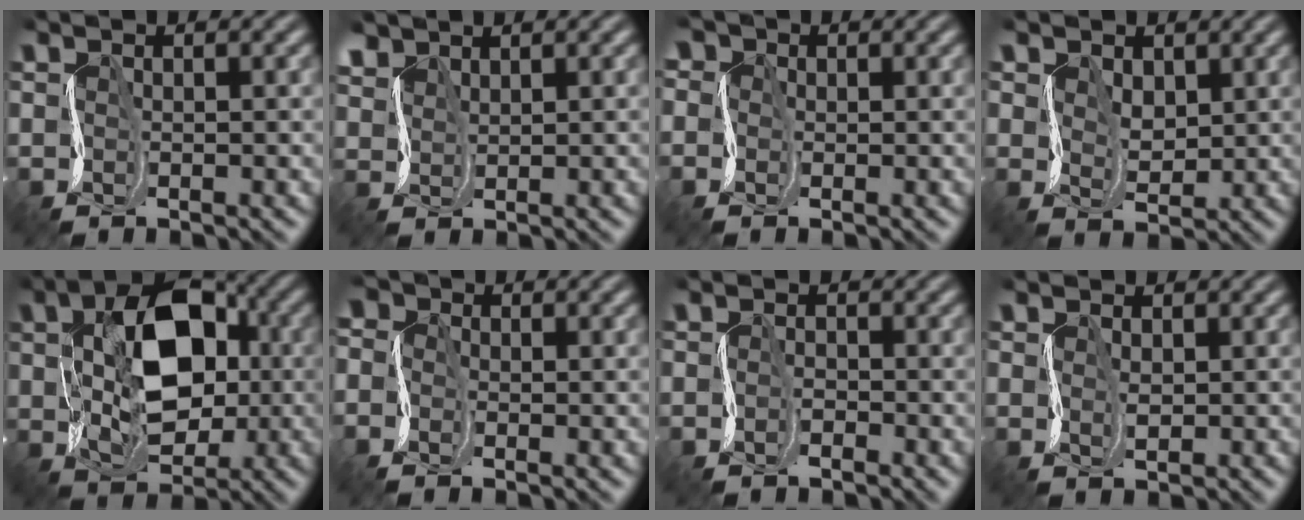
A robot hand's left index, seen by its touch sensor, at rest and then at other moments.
{"total": 2.0, "force": [1.8, 0.3, -0.8], "torque": [-0.003, 0.011, 0.038]}
{"total": 4.0, "force": [0.3, 3.5, 1.9], "torque": [-0.035, 0.014, -0.029]}
{"total": 3.0, "force": [1.5, 2.2, 1.3], "torque": [-0.034, 0.012, 0.019]}
{"total": 9.7, "force": [1.2, 6.3, 7.2], "torque": [-0.132, 0.012, 0.017]}
{"total": 3.8, "force": [-0.6, 3.2, 2.0], "torque": [-0.047, 0.015, -0.037]}
{"total": 1.4, "force": [-0.9, 1.1, 0.3], "torque": [-0.002, 0.004, -0.026]}
{"total": 1.0, "force": [0.3, 0.9, 0.1], "torque": [-0.016, 0.005, 0.006]}